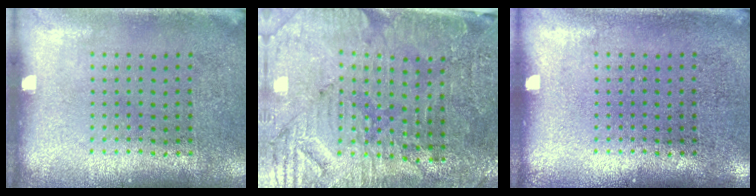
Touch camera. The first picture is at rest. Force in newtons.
{"total": 3.7, "press": 3.3, "slide": 1.6}
{"total": 0.0}